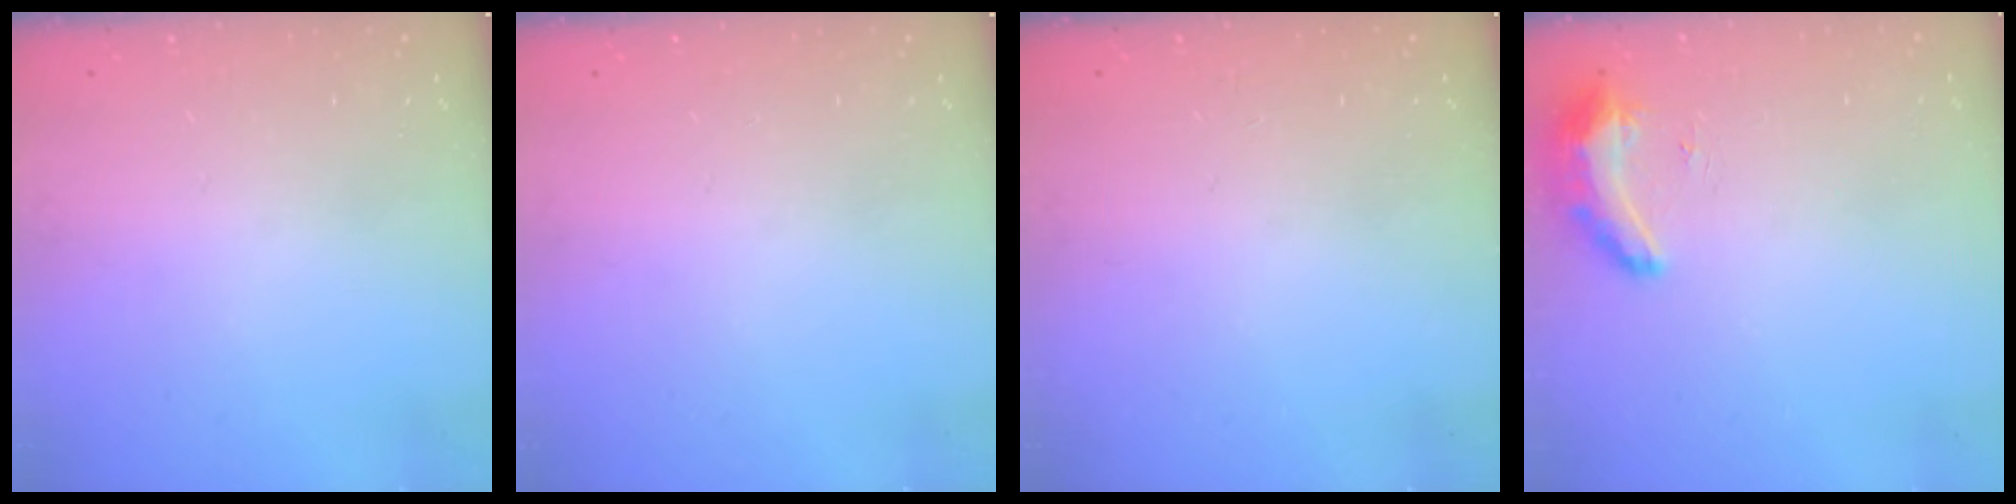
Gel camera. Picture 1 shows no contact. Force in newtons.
{"total": 0.0}
{"total": 0.0}
{"total": 9.2, "press": 8.6, "slide": 3.1}